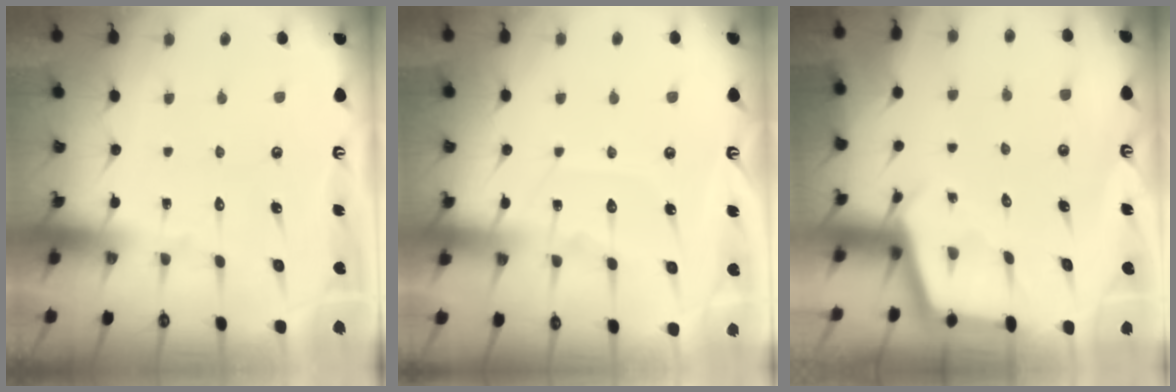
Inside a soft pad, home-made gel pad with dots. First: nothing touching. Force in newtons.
{"total": 9.1, "press": 9.1, "slide": 0.9}
{"total": 2.9, "press": 2.9, "slide": 0.3}